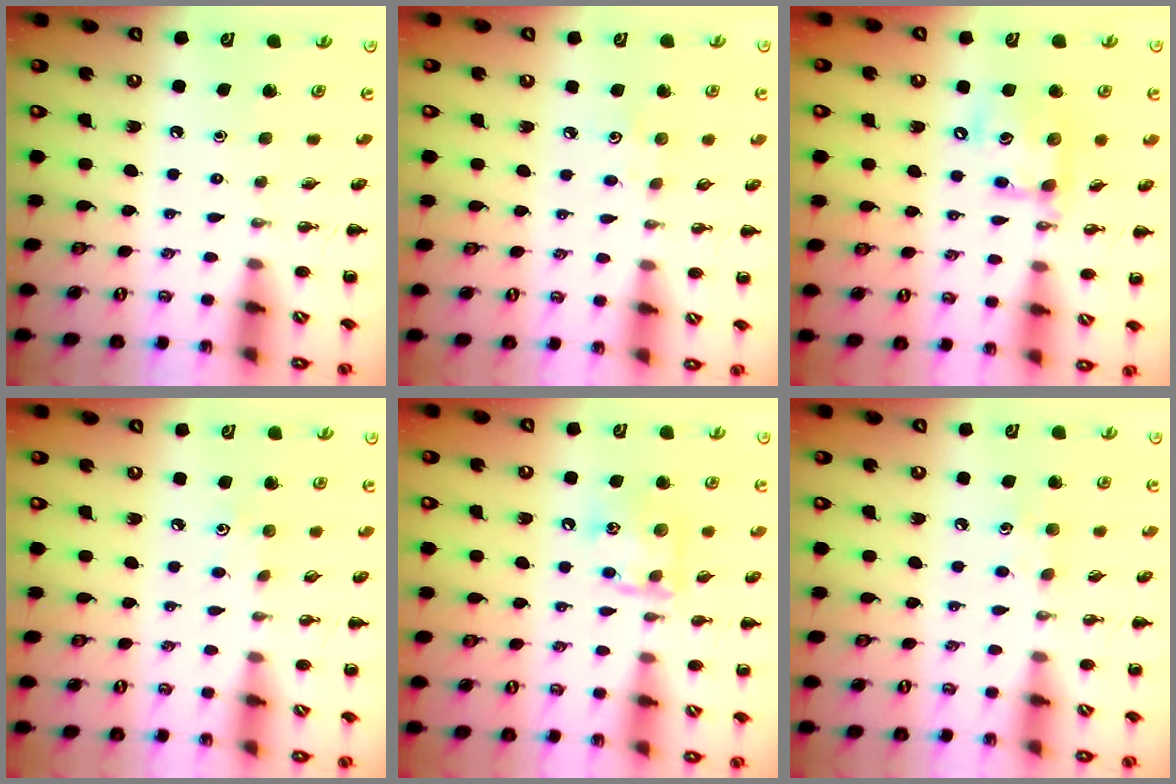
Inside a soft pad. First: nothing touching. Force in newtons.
{"total": 2.8, "press": 2.6, "slide": 0.8}
{"total": 13.4, "press": 13.2, "slide": 2.3}
{"total": 4.0, "press": 3.9, "slide": 1.1}
{"total": 11.8, "press": 11.8, "slide": 1.2}
{"total": 5.0, "press": 4.8, "slide": 1.5}